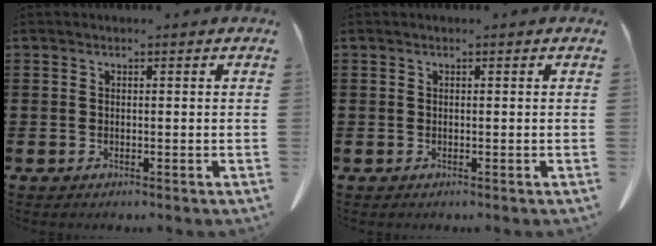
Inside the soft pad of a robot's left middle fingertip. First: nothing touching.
{"total": 0.0}